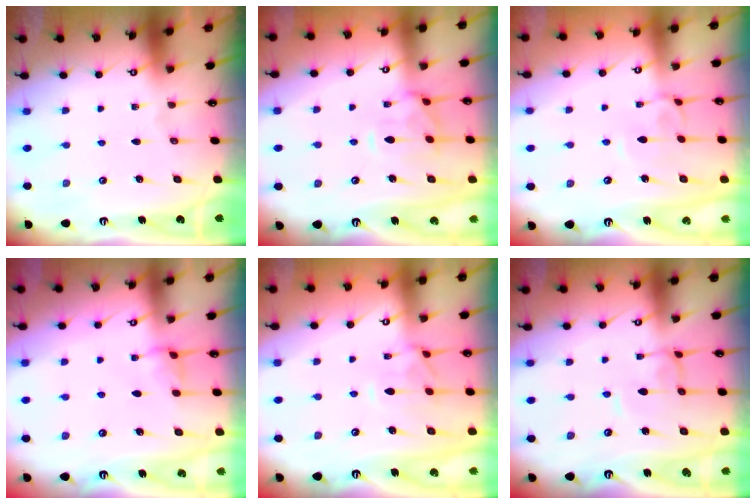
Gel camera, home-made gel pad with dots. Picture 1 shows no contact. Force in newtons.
{"total": 2.2, "press": 1.9, "slide": 1.1}
{"total": 3.9, "press": 3.9, "slide": 0.3}
{"total": 2.7, "press": 2.7, "slide": 0.4}
{"total": 1.8, "press": 1.5, "slide": 1.0}
{"total": 1.4, "press": 1.4, "slide": 0.2}